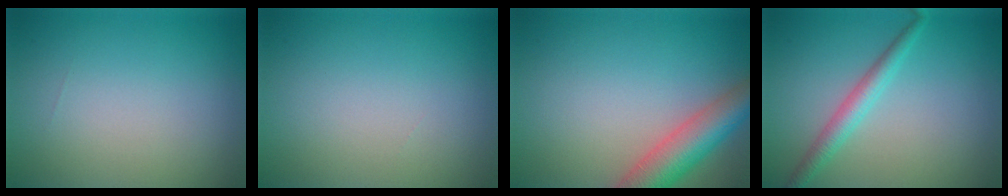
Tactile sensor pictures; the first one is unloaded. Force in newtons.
{"total": 0.0}
{"total": 5.8, "press": 5.8, "slide": 0.4}
{"total": 2.5, "press": 2.5, "slide": 0.1}